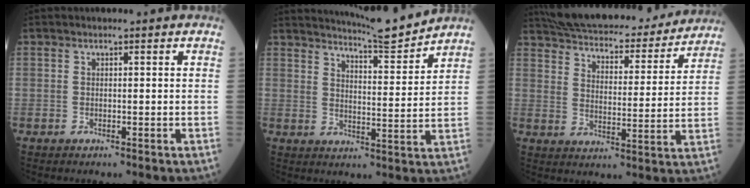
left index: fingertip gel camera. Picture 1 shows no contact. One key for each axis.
{"total": 9.5, "fx": 9.2, "fy": -1.0, "fz": 2.0, "tx": -0.042, "ty": -0.017, "tz": 0.141}
{"total": 23.3, "fx": 21.2, "fy": 5.1, "fz": 8.2, "tx": -0.137, "ty": 0.000, "tz": 0.291}